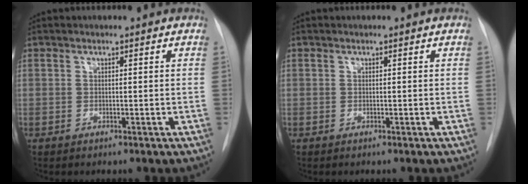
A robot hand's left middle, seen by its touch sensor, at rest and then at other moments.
{"total": 0.0}